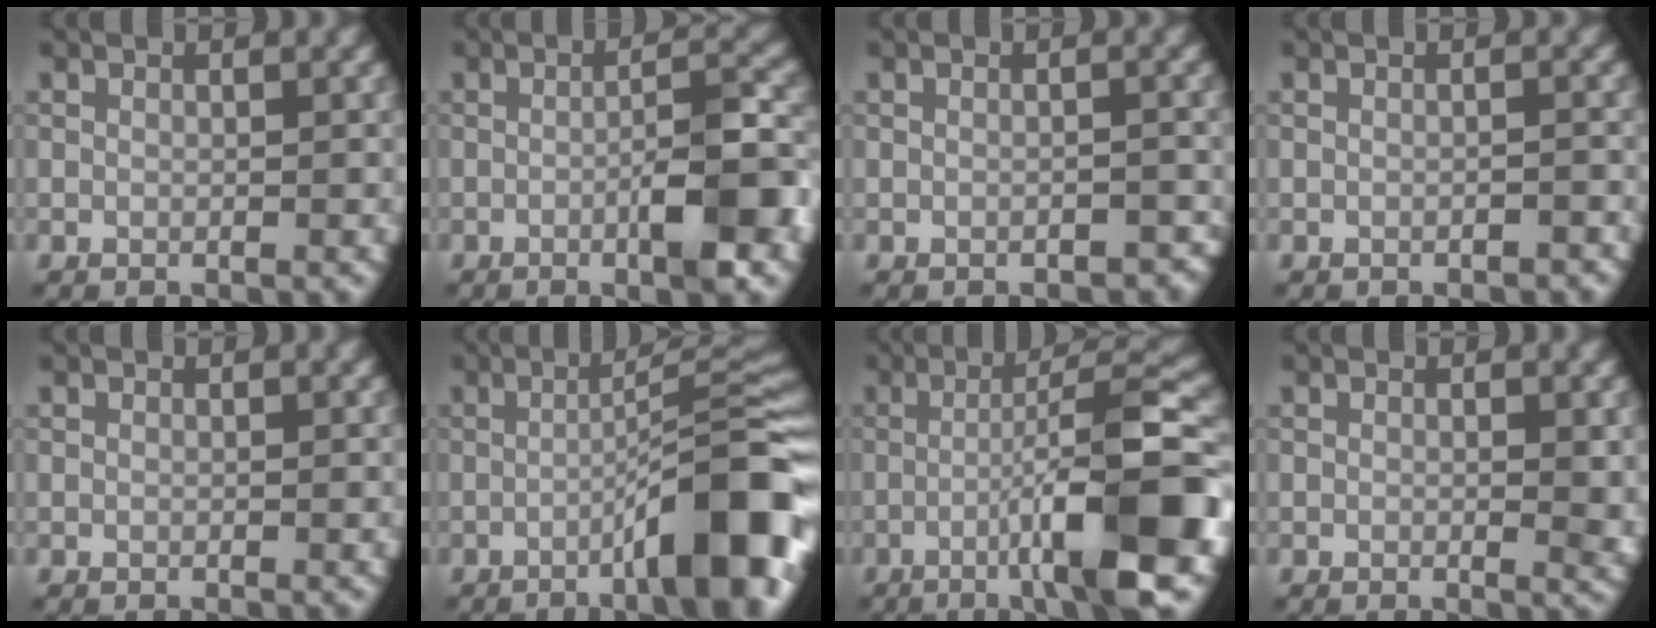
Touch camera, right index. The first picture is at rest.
{"total": 6.3, "force": [-1.8, 1.1, 5.9], "torque": [-0.088, 0.009, -0.029]}
{"total": 1.3, "force": [-0.9, 0.6, 0.8], "torque": [-0.012, 0.002, -0.011]}
{"total": 1.0, "force": [-0.9, 0.2, 0.5], "torque": [-0.005, 0.004, -0.013]}
{"total": 0.0}
{"total": 10.9, "force": [-4.2, 1.9, 9.8], "torque": [-0.121, 0.019, -0.067]}
{"total": 10.8, "force": [-3.0, 1.5, 10.3], "torque": [-0.139, 0.018, -0.053]}
{"total": 1.9, "force": [0.0, 0.4, 1.8], "torque": [-0.024, -0.006, -0.001]}